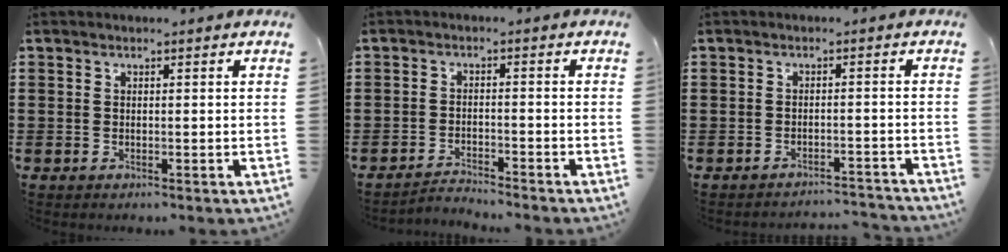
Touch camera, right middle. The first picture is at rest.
{"total": 2.4, "force": [-2.4, -0.1, -0.1], "torque": [-0.006, -0.001, -0.050]}
{"total": 2.4, "force": [-2.4, 0.0, -0.2], "torque": [-0.002, -0.001, -0.051]}